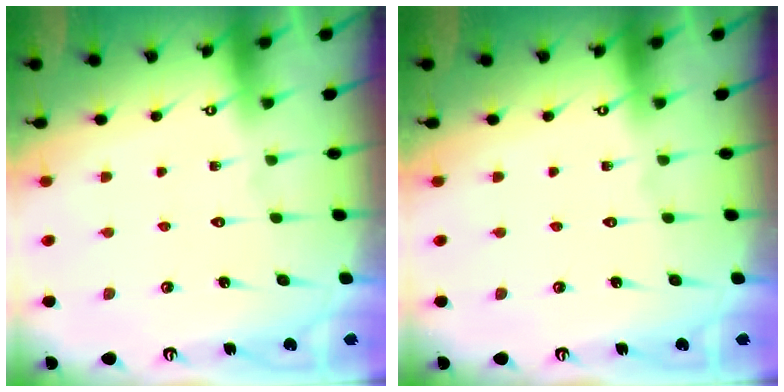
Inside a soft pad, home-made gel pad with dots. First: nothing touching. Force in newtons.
{"total": 0.0}